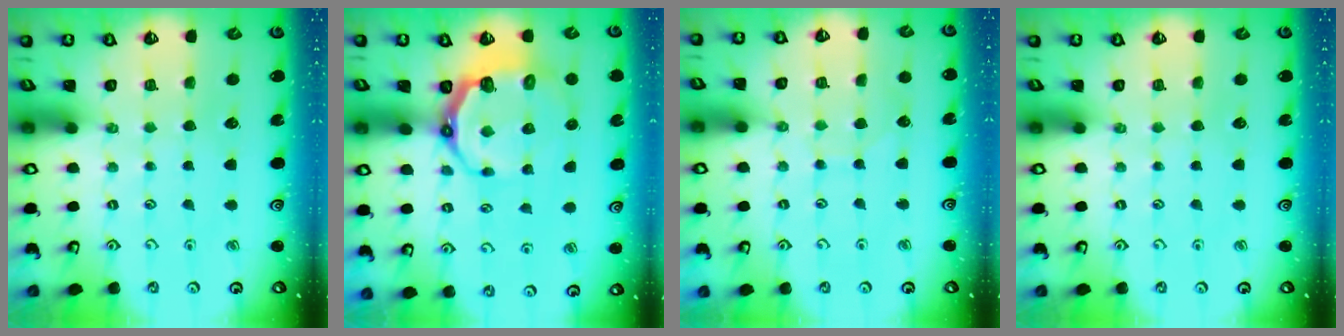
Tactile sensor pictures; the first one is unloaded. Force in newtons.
{"total": 8.5, "press": 7.4, "slide": 4.1}
{"total": 4.2, "press": 4.2, "slide": 0.4}
{"total": 0.0}